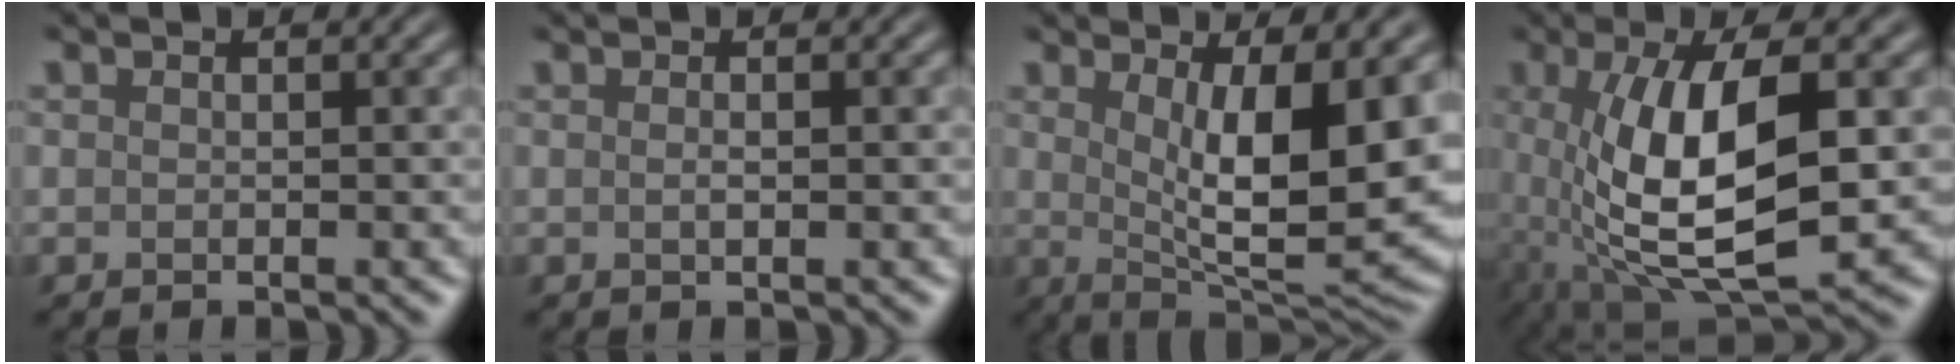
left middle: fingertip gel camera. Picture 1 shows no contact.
{"total": 1.1, "force": [0.3, 0.4, 1.0], "torque": [-0.006, -0.003, -0.003]}
{"total": 10.1, "force": [1.5, 3.0, 9.5], "torque": [-0.143, -0.013, 0.037]}
{"total": 11.0, "force": [-0.2, 4.1, 10.2], "torque": [-0.180, 0.002, 0.003]}